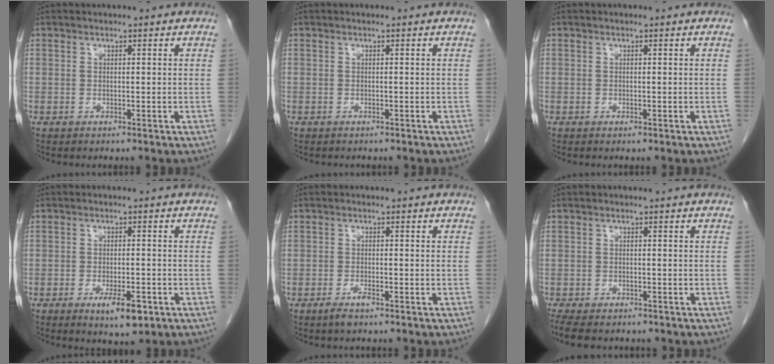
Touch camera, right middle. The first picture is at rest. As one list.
[{"total": 1.1, "force": [-1.0, 0.4, 0.2], "torque": [-0.010, 0.000, -0.013]}, {"total": 0.0}, {"total": 5.2, "force": [-2.6, 1.6, 4.2], "torque": [-0.069, -0.006, -0.032]}, {"total": 2.1, "force": [-1.4, 0.5, 1.4], "torque": [-0.030, -0.001, -0.026]}, {"total": 8.1, "force": [-6.4, 3.1, 3.8], "torque": [-0.069, -0.009, -0.094]}]